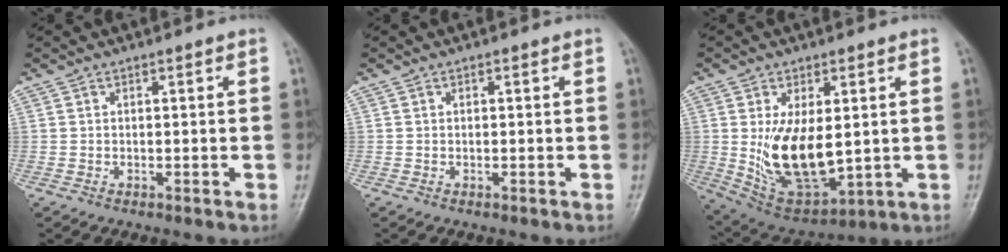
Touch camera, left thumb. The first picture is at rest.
{"total": 0.0}
{"total": 14.8, "force": [0.5, 7.8, 12.5], "torque": [-0.198, -0.022, 0.033]}